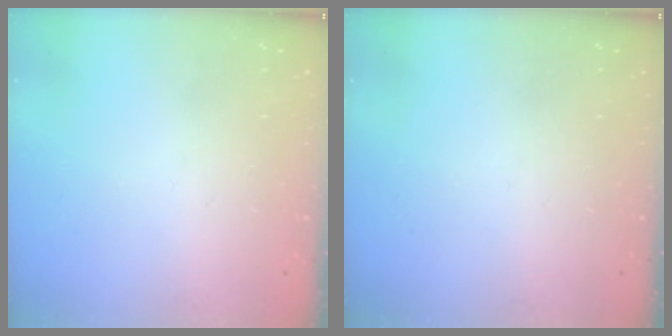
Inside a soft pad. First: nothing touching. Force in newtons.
{"total": 0.0}